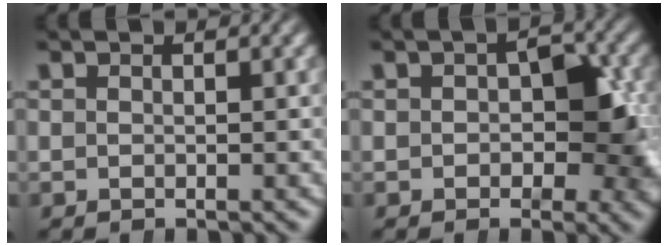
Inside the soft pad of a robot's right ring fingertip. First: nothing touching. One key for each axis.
{"total": 5.9, "fx": -0.7, "fy": 3.7, "fz": 4.6, "tx": -0.045, "ty": -0.003, "tz": -0.010}